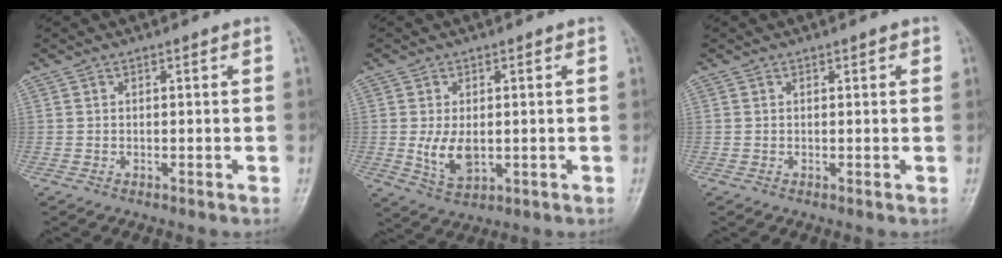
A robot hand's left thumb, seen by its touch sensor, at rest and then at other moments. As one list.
[{"total": 6.2, "force": [-0.3, 3.8, 4.8], "torque": [-0.084, -0.013, 0.001]}, {"total": 1.0, "force": [0.5, 0.6, 0.6], "torque": [0.001, 0.000, 0.003]}]